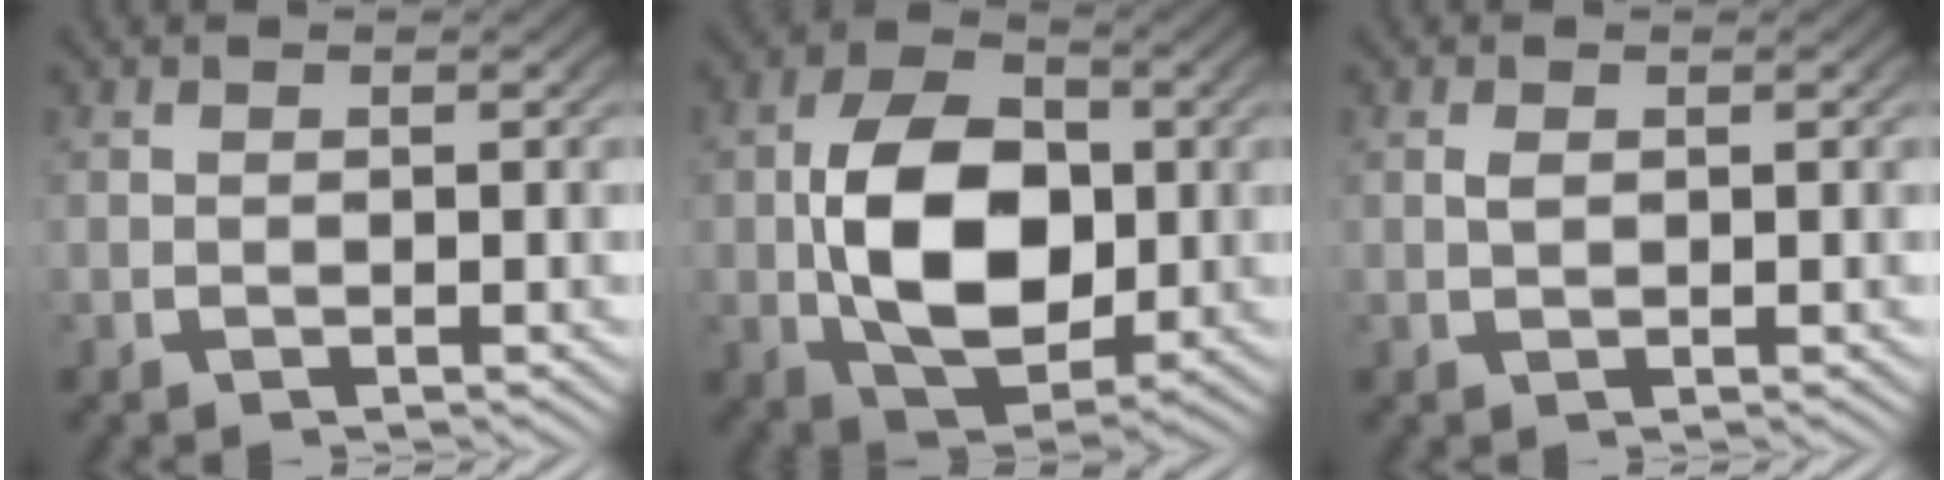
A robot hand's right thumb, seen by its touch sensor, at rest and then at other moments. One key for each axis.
{"total": 12.2, "fx": -0.7, "fy": 8.1, "fz": 9.1, "tx": -0.186, "ty": -0.041, "tz": 0.003}
{"total": 0.6, "fx": 0.3, "fy": 0.2, "fz": 0.4, "tx": -0.012, "ty": -0.004, "tz": 0.009}